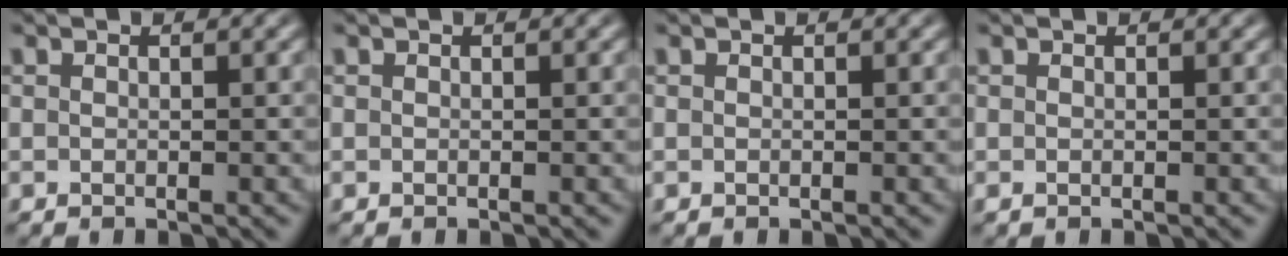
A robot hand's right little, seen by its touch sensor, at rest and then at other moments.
{"total": 0.0}
{"total": 0.0}
{"total": 0.5, "force": [-0.2, 0.4, 0.2], "torque": [-0.009, -0.007, -0.001]}